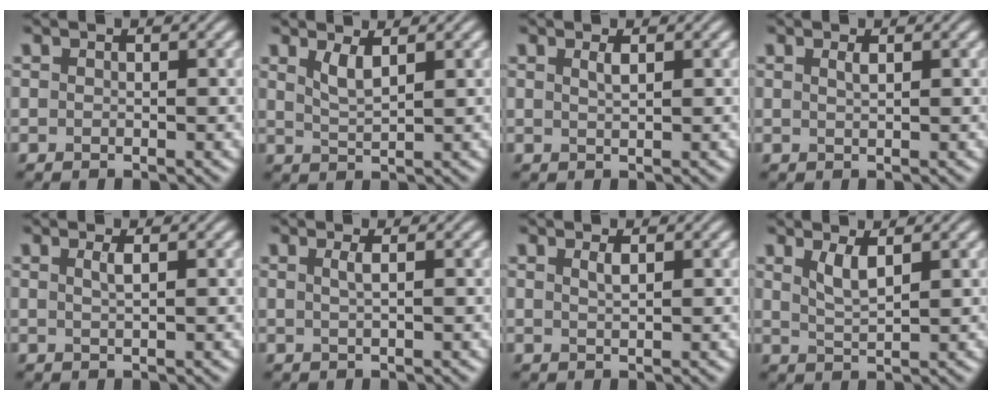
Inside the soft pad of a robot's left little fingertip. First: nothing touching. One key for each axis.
{"total": 2.0, "fx": 1.2, "fy": 0.5, "fz": 1.5, "tx": -0.030, "ty": -0.005, "tz": 0.026}
{"total": 1.0, "fx": 0.5, "fy": 0.3, "fz": 0.8, "tx": -0.012, "ty": 0.002, "tz": 0.009}
{"total": 0.9, "fx": 0.4, "fy": 0.3, "fz": 0.7, "tx": -0.010, "ty": 0.002, "tz": 0.007}
{"total": 1.3, "fx": 0.5, "fy": 0.4, "fz": 1.1, "tx": -0.015, "ty": 0.003, "tz": 0.006}
{"total": 1.3, "fx": 0.4, "fy": 0.5, "fz": 1.2, "tx": -0.016, "ty": 0.002, "tz": 0.003}
{"total": 1.0, "fx": 0.6, "fy": 0.3, "fz": 0.8, "tx": -0.012, "ty": 0.001, "tz": 0.009}
{"total": 2.2, "fx": 1.2, "fy": 0.5, "fz": 1.7, "tx": -0.034, "ty": -0.005, "tz": 0.026}